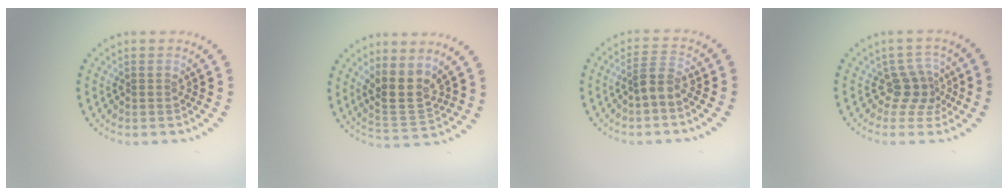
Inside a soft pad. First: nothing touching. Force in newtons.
{"total": 3.7, "press": 3.3, "slide": 1.7}
{"total": 2.1, "press": 1.6, "slide": 1.4}
{"total": 2.7, "press": 1.9, "slide": 1.9}